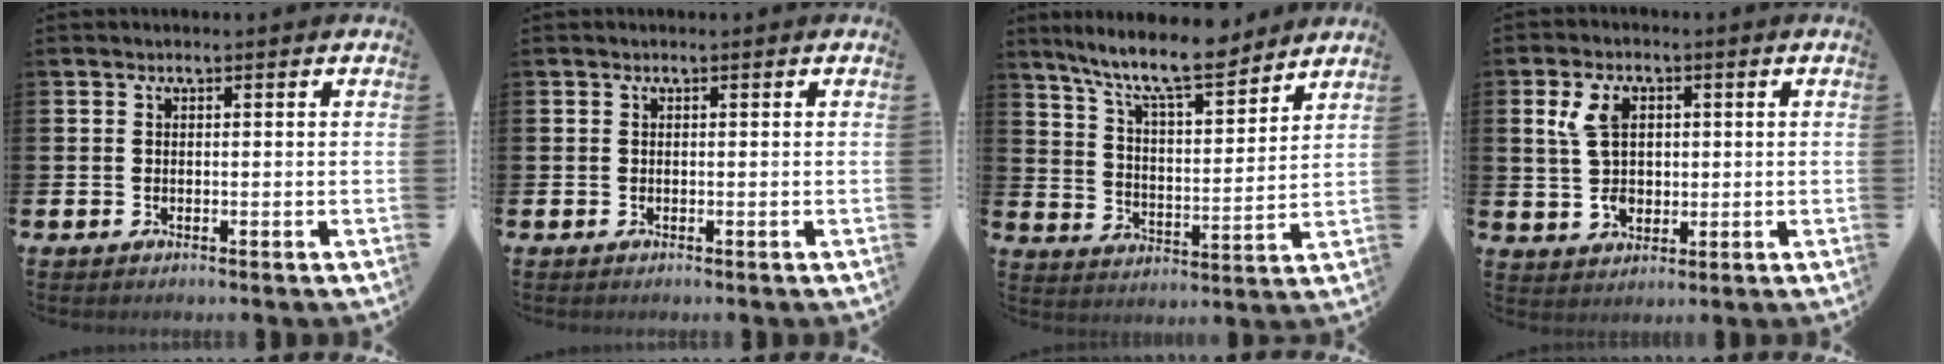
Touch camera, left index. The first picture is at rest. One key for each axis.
{"total": 0.0}
{"total": 10.7, "fx": 9.4, "fy": 1.8, "fz": 4.9, "tx": -0.114, "ty": -0.052, "tz": 0.163}
{"total": 6.2, "fx": 1.7, "fy": 4.2, "fz": 4.3, "tx": -0.082, "ty": 0.012, "tz": 0.028}